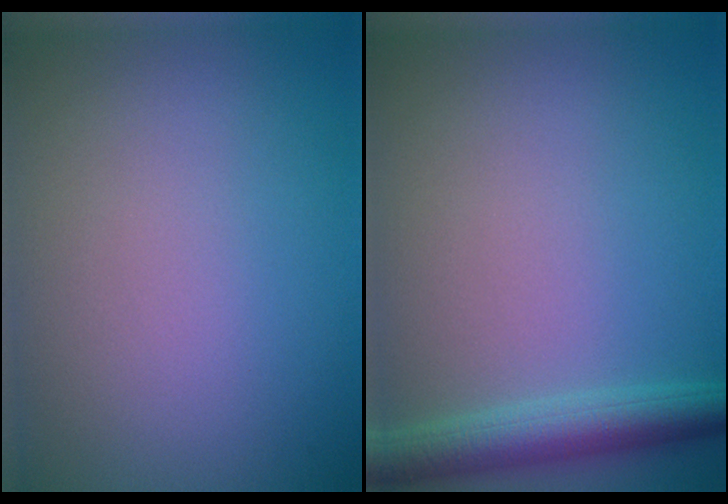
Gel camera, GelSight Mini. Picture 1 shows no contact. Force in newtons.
{"total": 3.9, "press": 3.9, "slide": 0.2}